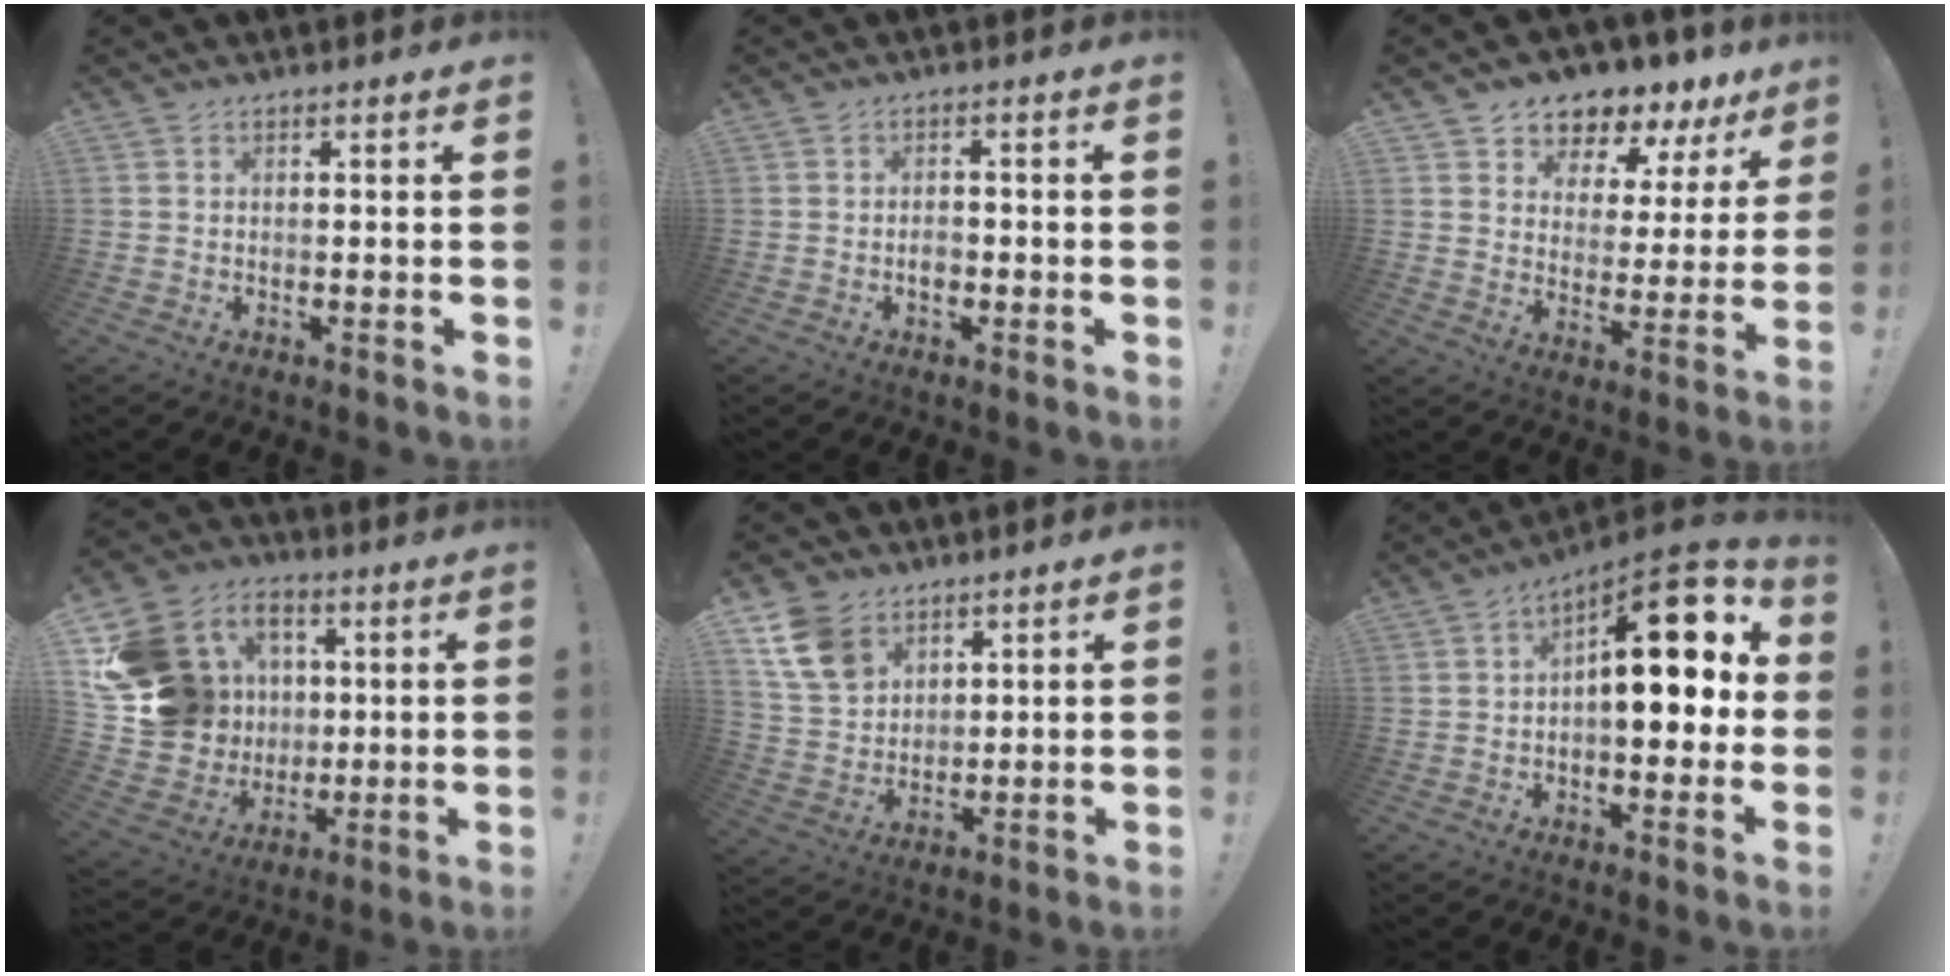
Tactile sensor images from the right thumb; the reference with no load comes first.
{"total": 2.7, "force": [-1.1, 1.9, 1.4], "torque": [-0.007, 0.000, -0.023]}
{"total": 6.5, "force": [5.4, 3.4, 1.2], "torque": [-0.021, -0.058, 0.098]}
{"total": 19.8, "force": [3.3, 18.1, 7.4], "torque": [-0.125, -0.006, 0.107]}
{"total": 11.9, "force": [6.8, 8.3, 5.1], "torque": [-0.092, -0.026, 0.139]}
{"total": 17.6, "force": [3.8, 8.0, 15.2], "torque": [-0.197, -0.021, 0.063]}